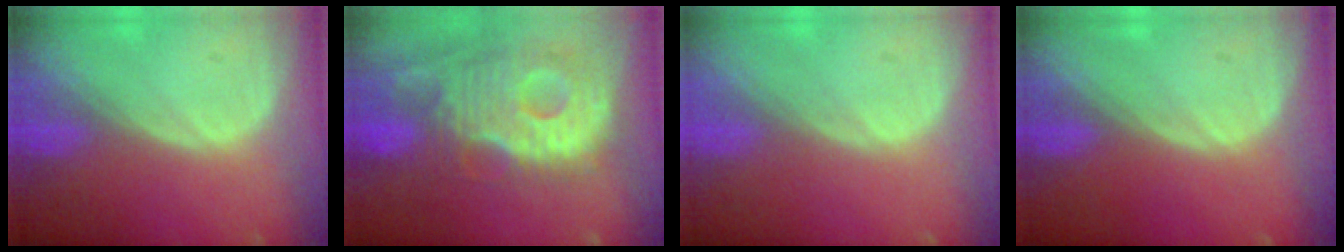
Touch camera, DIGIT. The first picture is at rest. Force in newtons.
{"total": 13.5, "press": 11.7, "slide": 6.7}
{"total": 0.0}
{"total": 0.0}